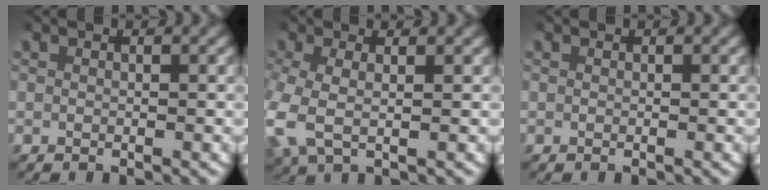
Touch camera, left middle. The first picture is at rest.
{"total": 4.4, "force": [-0.3, 2.9, 3.3], "torque": [-0.111, -0.018, 0.005]}
{"total": 0.0}